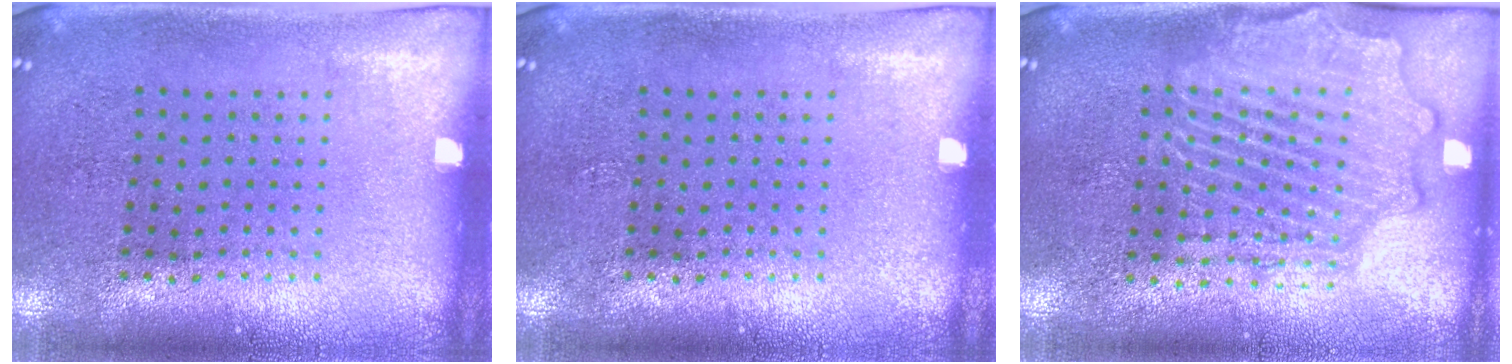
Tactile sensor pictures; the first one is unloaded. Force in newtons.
{"total": 0.0}
{"total": 2.2, "press": 2.2, "slide": 0.2}